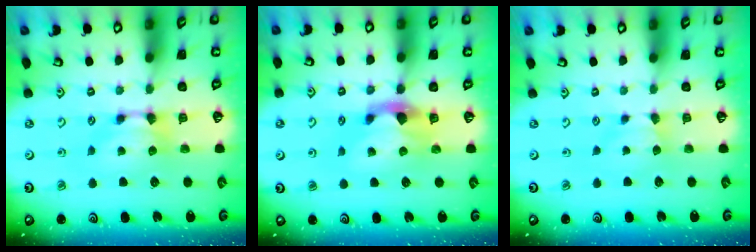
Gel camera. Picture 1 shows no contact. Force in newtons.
{"total": 2.9, "press": 2.6, "slide": 1.3}
{"total": 1.2, "press": 1.1, "slide": 0.4}